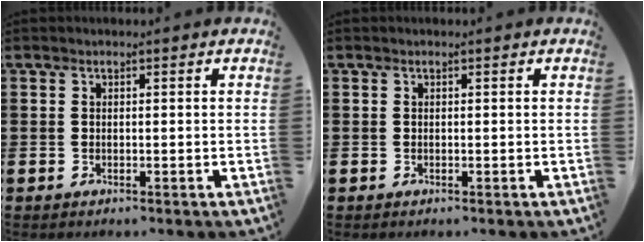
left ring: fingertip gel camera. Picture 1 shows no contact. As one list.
[{"total": 0.0}]